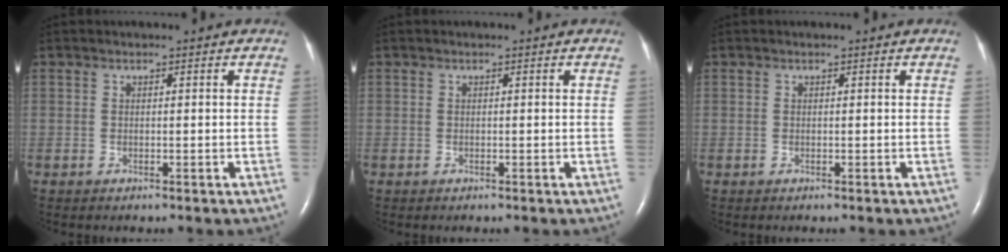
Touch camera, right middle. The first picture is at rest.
{"total": 0.0}
{"total": 0.0}